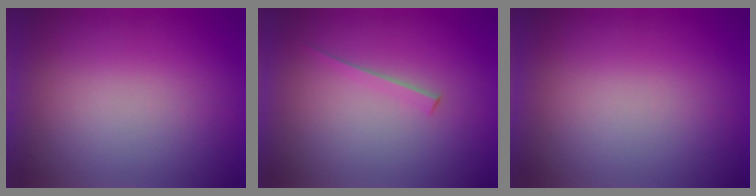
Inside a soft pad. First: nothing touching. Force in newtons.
{"total": 1.5}
{"total": 0.0}